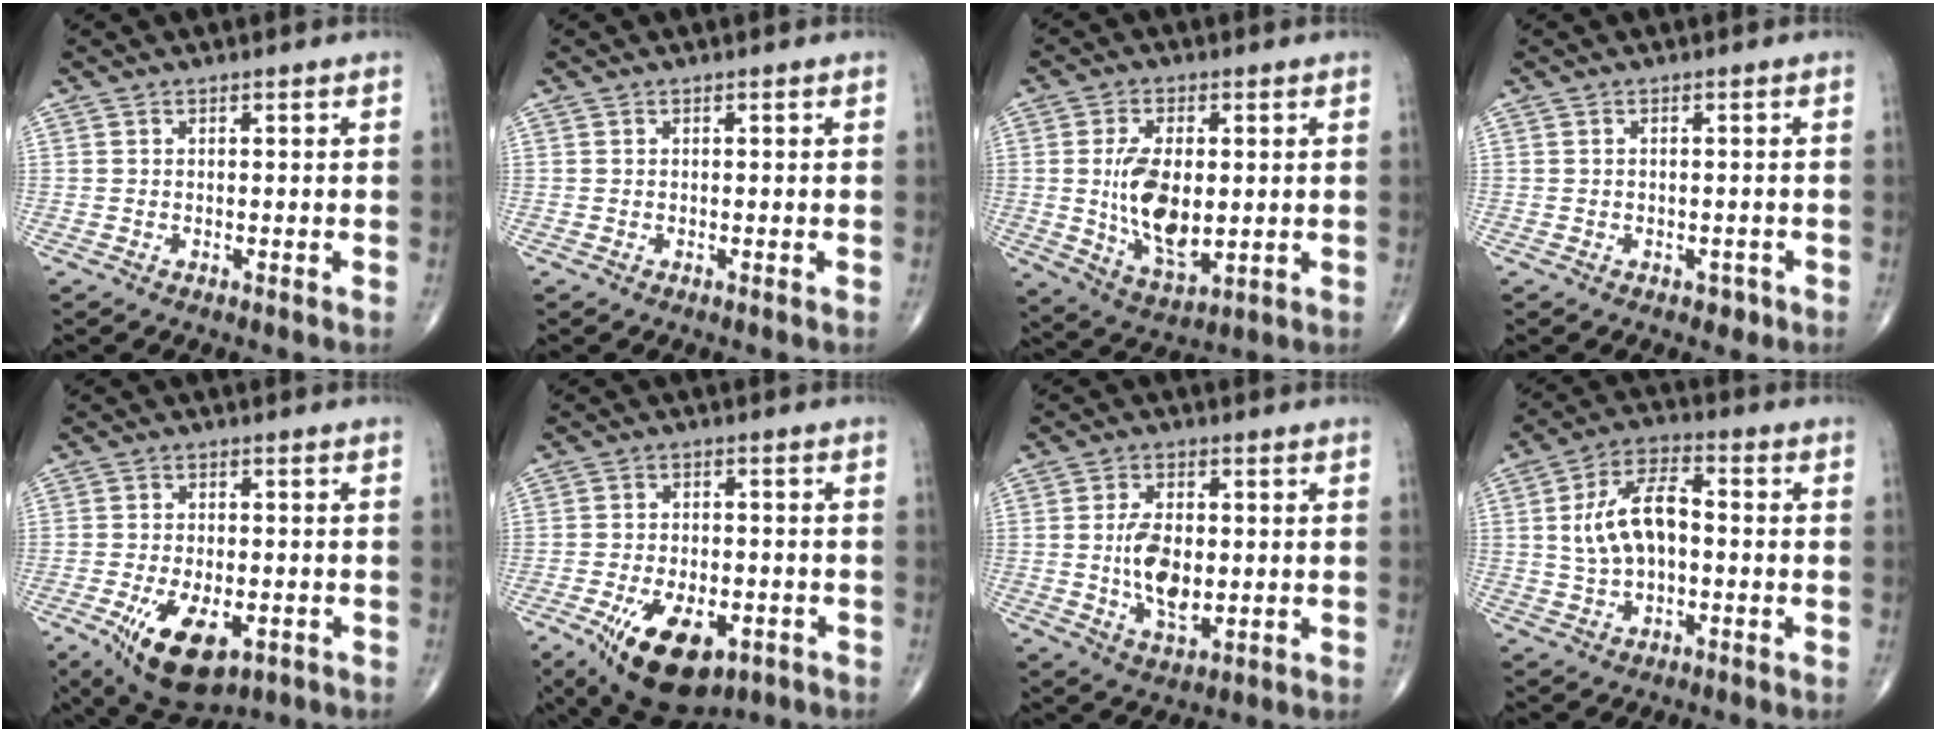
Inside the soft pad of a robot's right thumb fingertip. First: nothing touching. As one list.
[{"total": 0.0}, {"total": 12.8, "force": [0.2, 6.7, 10.9], "torque": [-0.189, -0.016, 0.015]}, {"total": 1.4, "force": [-0.8, 1.0, 0.6], "torque": [0.001, 0.003, -0.009]}, {"total": 12.8, "force": [-5.2, 6.4, 9.7], "torque": [-0.160, 0.002, -0.071]}, {"total": 15.1, "force": [-7.0, 8.0, 10.7], "torque": [-0.170, 0.012, -0.095]}, {"total": 9.4, "force": [-0.3, 5.2, 7.9], "torque": [-0.131, -0.007, -0.001]}, {"total": 11.3, "force": [0.3, 6.2, 9.4], "torque": [-0.169, 0.022, 0.001]}]